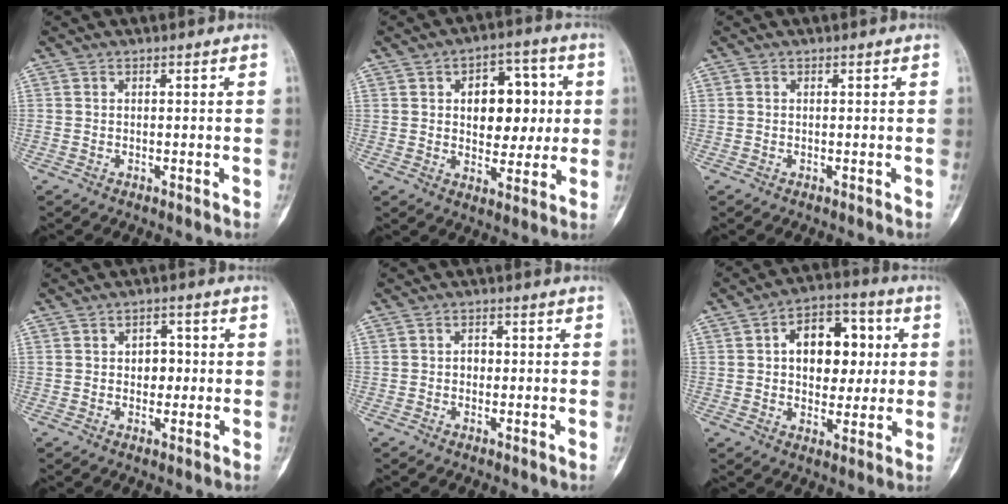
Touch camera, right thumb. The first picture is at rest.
{"total": 12.6, "force": [2.1, 8.1, 9.5], "torque": [-0.079, 0.006, 0.030]}
{"total": 0.0}
{"total": 3.8, "force": [0.1, 2.8, 2.5], "torque": [-0.007, 0.003, -0.003]}
{"total": 1.6, "force": [-0.1, 1.3, 0.9], "torque": [-0.002, 0.006, -0.006]}
{"total": 13.9, "force": [2.5, 9.2, 10.1], "torque": [-0.095, 0.013, 0.032]}